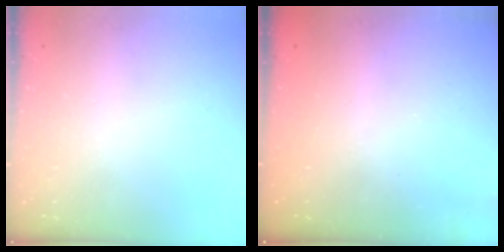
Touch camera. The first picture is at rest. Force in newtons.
{"total": 2.5, "press": 2.4, "slide": 0.7}